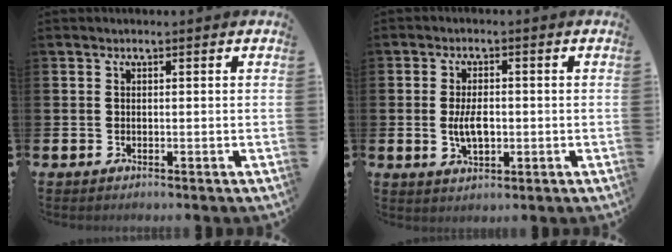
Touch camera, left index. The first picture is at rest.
{"total": 4.3, "force": [-0.3, 2.4, 3.6], "torque": [-0.045, -0.004, -0.010]}